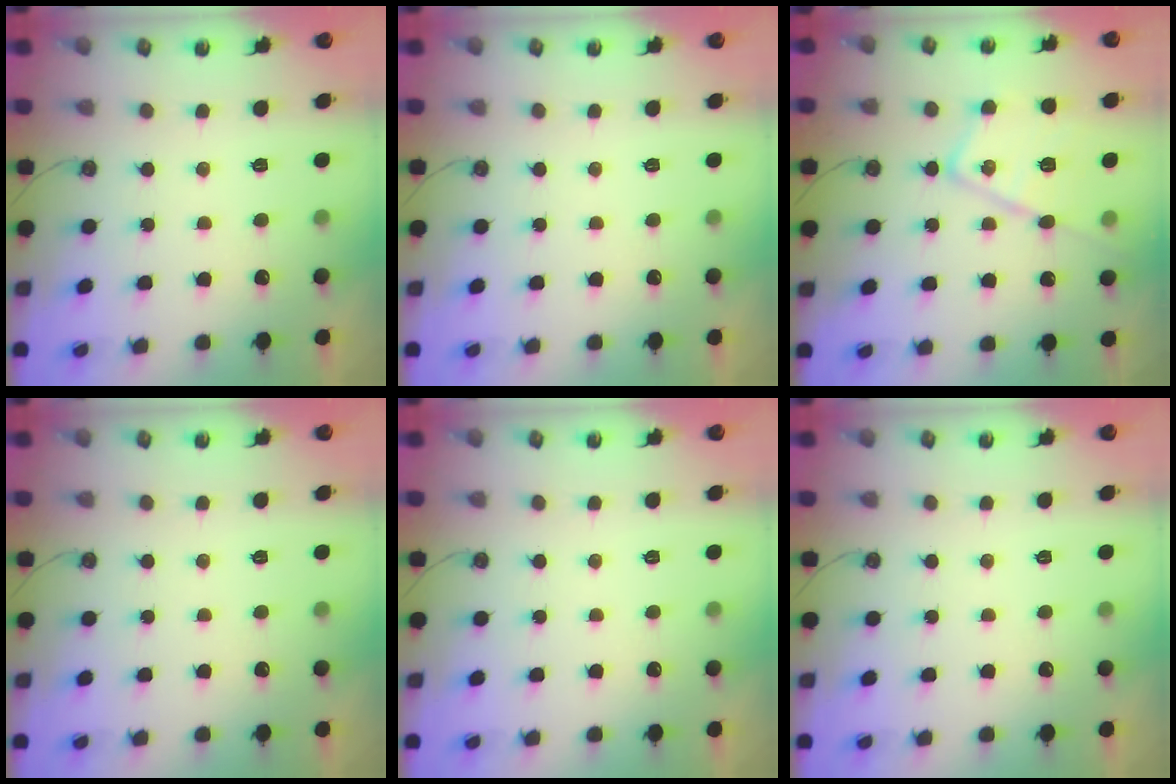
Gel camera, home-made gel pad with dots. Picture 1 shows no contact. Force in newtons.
{"total": 0.0}
{"total": 16.7, "press": 16.6, "slide": 1.1}
{"total": 0.0}
{"total": 0.0}
{"total": 0.0}